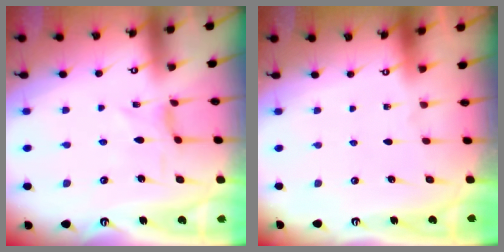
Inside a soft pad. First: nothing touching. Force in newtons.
{"total": 0.0}